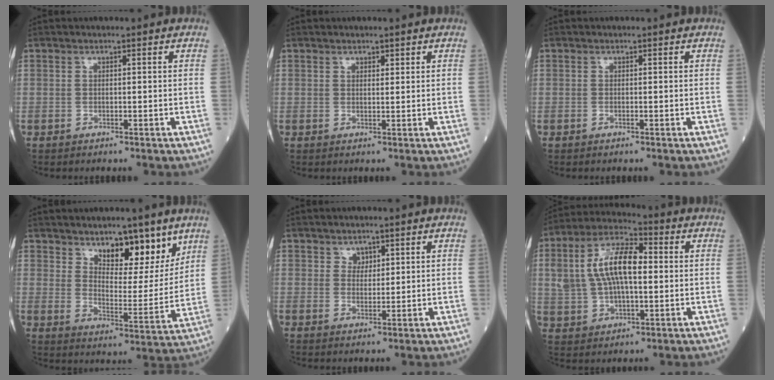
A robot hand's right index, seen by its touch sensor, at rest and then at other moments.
{"total": 1.4, "force": [0.8, 0.8, 0.7], "torque": [-0.019, 0.006, 0.017]}
{"total": 0.5, "force": [-0.2, 0.3, 0.4], "torque": [-0.016, 0.000, -0.002]}
{"total": 11.3, "force": [7.6, 4.5, 7.0], "torque": [-0.103, -0.015, 0.132]}
{"total": 2.5, "force": [1.3, 1.8, 1.0], "torque": [-0.021, 0.003, 0.028]}
{"total": 13.4, "force": [1.6, 6.1, 11.9], "torque": [-0.255, 0.028, 0.033]}